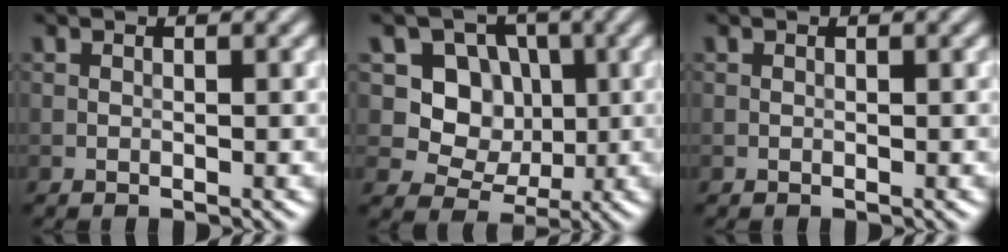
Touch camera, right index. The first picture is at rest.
{"total": 6.1, "force": [1.1, 5.3, 2.7], "torque": [-0.041, -0.002, 0.017]}
{"total": 0.0}